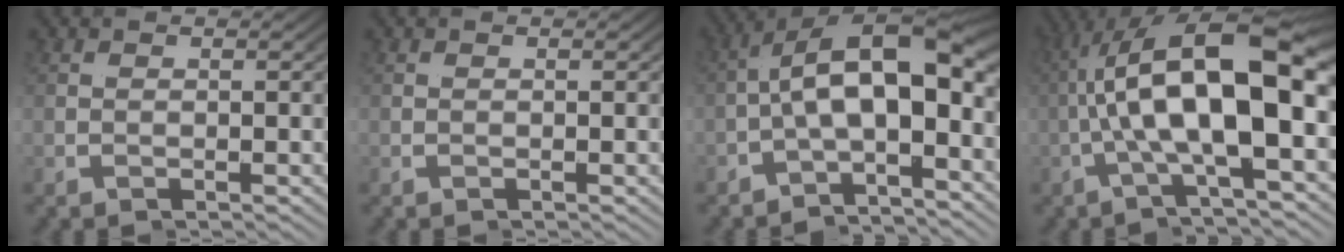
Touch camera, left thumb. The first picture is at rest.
{"total": 0.0}
{"total": 9.1, "force": [-0.6, 4.4, 7.9], "torque": [-0.144, 0.005, -0.029]}
{"total": 14.4, "force": [-0.2, 5.2, 13.4], "torque": [-0.233, 0.005, -0.010]}